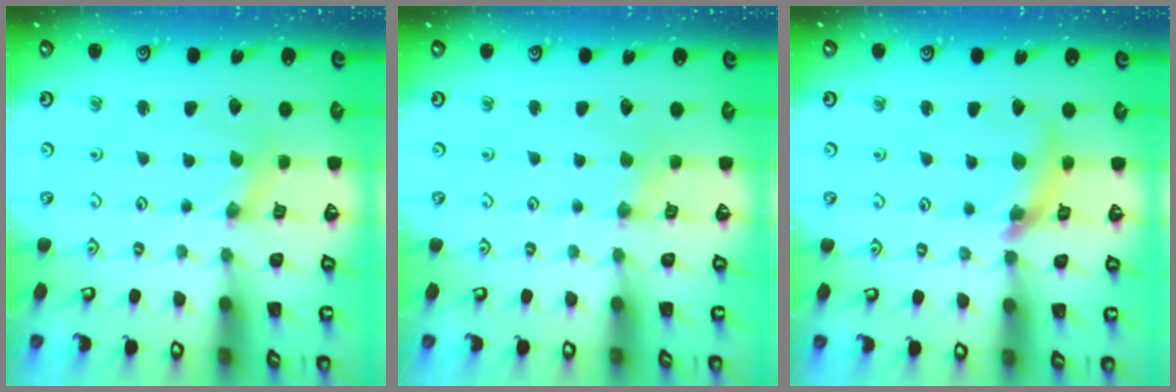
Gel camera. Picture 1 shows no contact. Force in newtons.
{"total": 2.0, "press": 2.0, "slide": 0.4}
{"total": 12.1, "press": 12.0, "slide": 1.5}